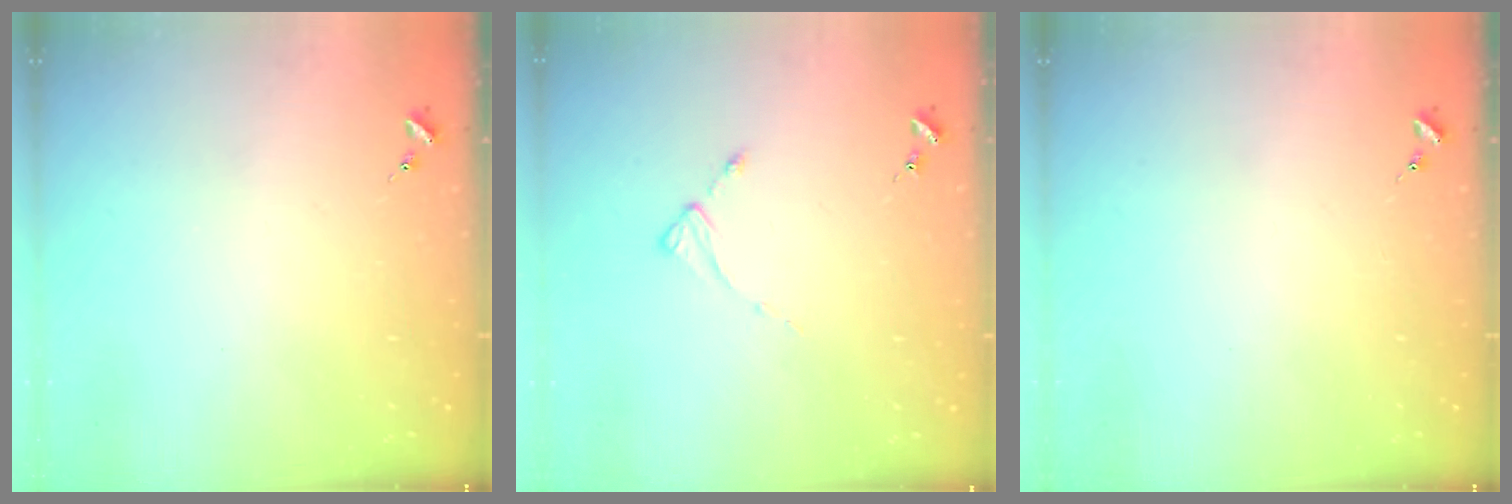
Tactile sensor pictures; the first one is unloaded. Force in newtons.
{"total": 2.0, "press": 2.0, "slide": 0.3}
{"total": 0.0}